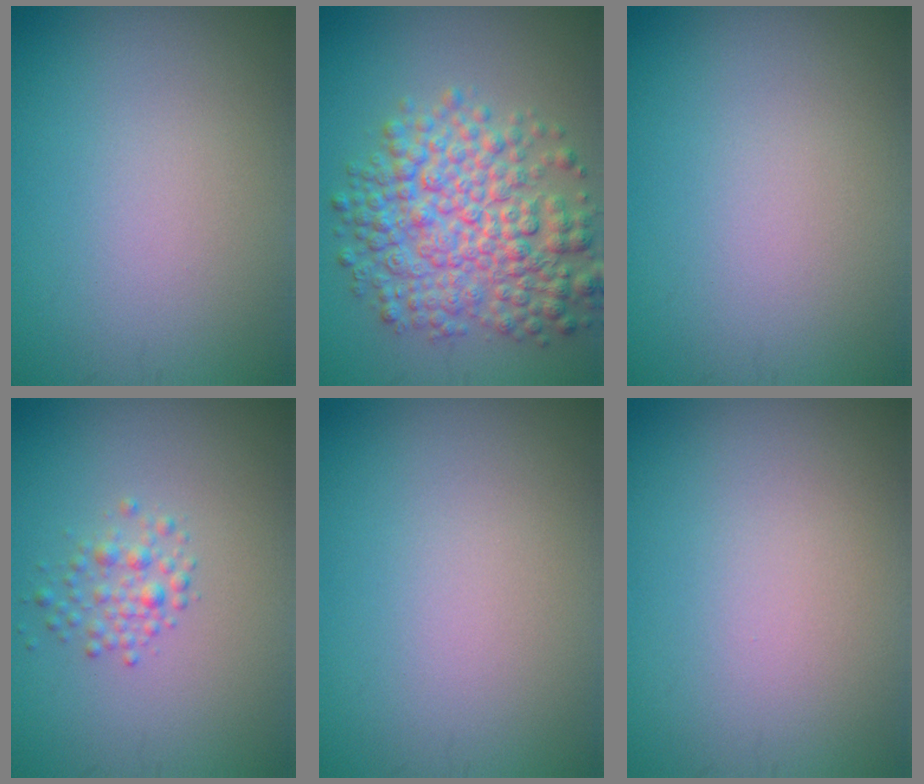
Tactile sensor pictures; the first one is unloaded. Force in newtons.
{"total": 7.8, "press": 7.8, "slide": 0.2}
{"total": 0.0}
{"total": 1.8, "press": 1.8, "slide": 0.0}
{"total": 0.0}
{"total": 0.0}